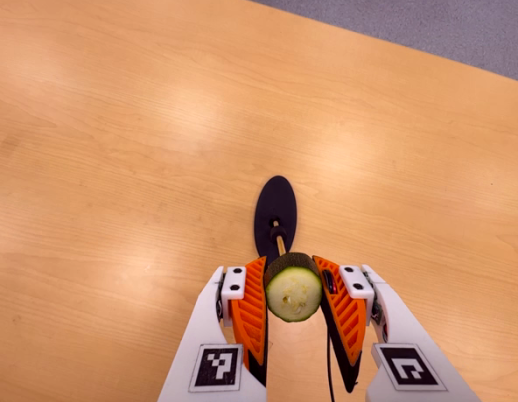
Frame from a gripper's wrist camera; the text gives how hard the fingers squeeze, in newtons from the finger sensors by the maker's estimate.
{"total": 10.9, "left": 9.9, "right": 11.9}